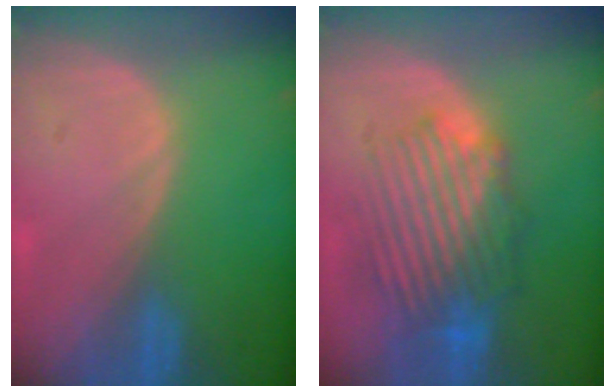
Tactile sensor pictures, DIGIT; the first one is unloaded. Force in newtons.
{"total": 9.4, "press": 8.9, "slide": 3.1}